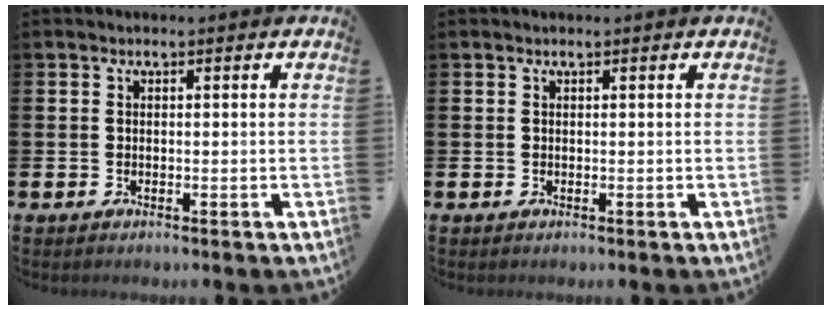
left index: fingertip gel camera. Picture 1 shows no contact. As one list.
[{"total": 0.0}]